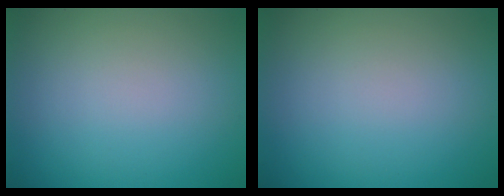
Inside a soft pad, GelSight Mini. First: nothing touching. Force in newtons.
{"total": 0.0}